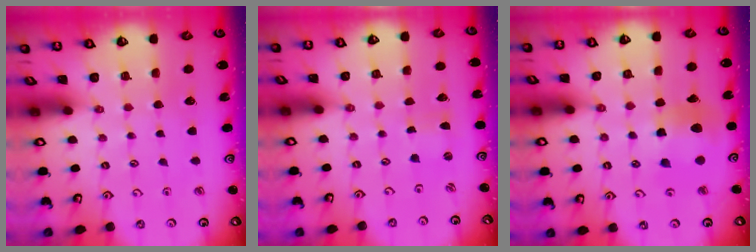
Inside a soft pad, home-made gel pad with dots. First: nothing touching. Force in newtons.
{"total": 0.0}
{"total": 10.4, "press": 10.4, "slide": 1.2}